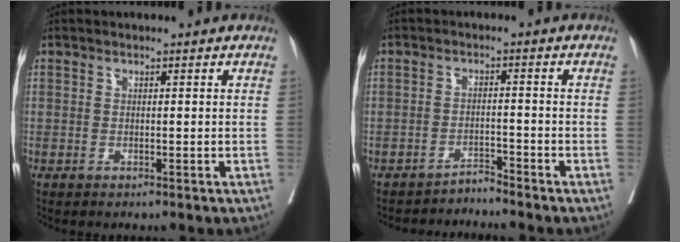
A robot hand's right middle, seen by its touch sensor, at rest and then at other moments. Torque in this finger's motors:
{"motor_torque": [0.33, -0.31, -0.05, -0.01]}